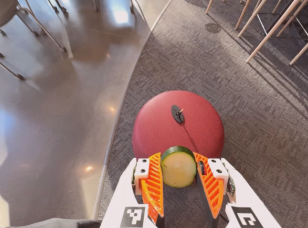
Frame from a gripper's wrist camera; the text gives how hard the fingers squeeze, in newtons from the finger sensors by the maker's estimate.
{"total": 11.2, "left": 11.2, "right": 11.3}